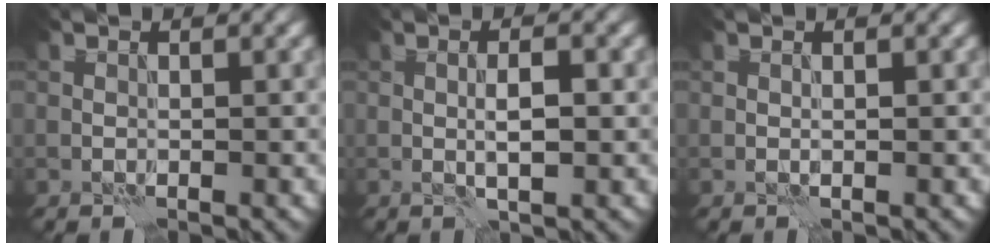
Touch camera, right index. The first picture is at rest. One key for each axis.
{"total": 2.4, "fx": -0.3, "fy": 0.4, "fz": 2.3, "tx": -0.040, "ty": 0.000, "tz": -0.005}
{"total": 0.0}